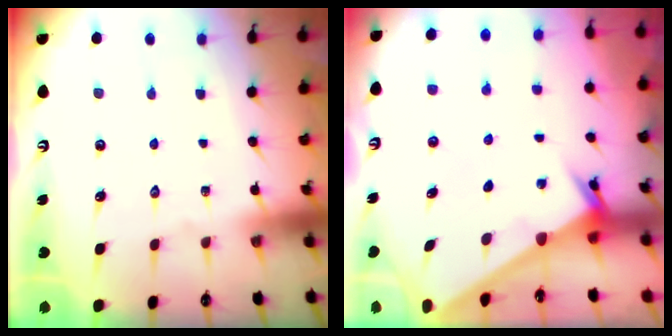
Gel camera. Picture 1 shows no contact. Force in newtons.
{"total": 2.4, "press": 2.4, "slide": 0.2}